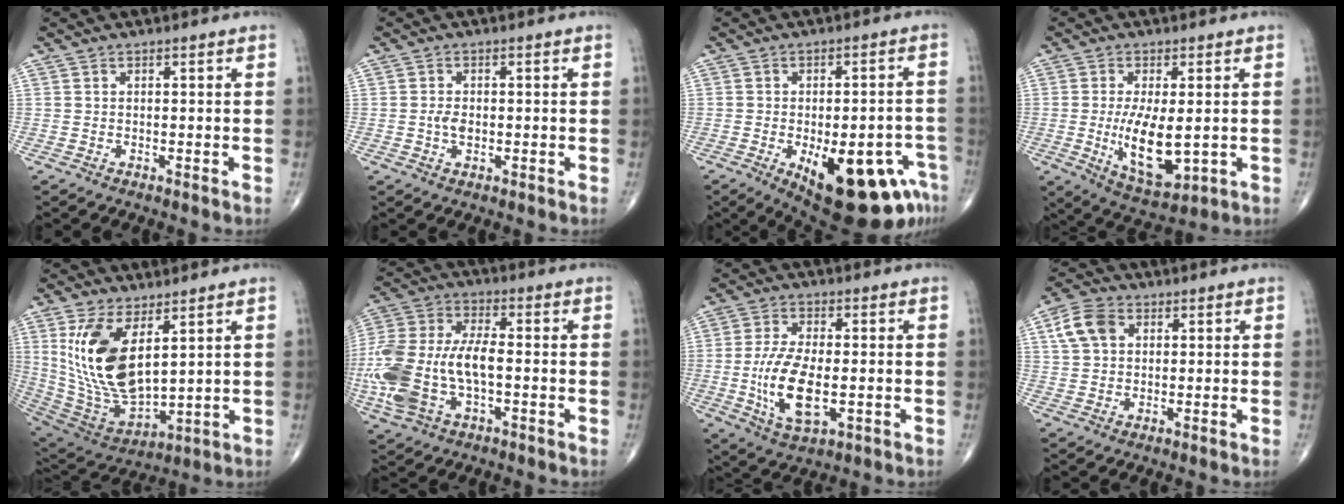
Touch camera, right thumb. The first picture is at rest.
{"total": 2.3, "force": [-0.3, 1.4, 1.8], "torque": [-0.032, 0.001, -0.007]}
{"total": 20.3, "force": [-9.2, 8.3, 16.1], "torque": [-0.150, 0.021, -0.107]}
{"total": 10.9, "force": [-0.8, 4.5, 9.9], "torque": [-0.169, -0.026, 0.000]}
{"total": 17.9, "force": [5.7, 8.6, 14.5], "torque": [-0.273, -0.030, 0.131]}
{"total": 19.7, "force": [-3.2, 10.2, 16.5], "torque": [-0.389, 0.012, -0.056]}
{"total": 12.2, "force": [-1.9, 5.5, 10.6], "torque": [-0.209, -0.007, -0.029]}
{"total": 6.9, "force": [2.2, 4.9, 4.3], "torque": [-0.077, 0.008, 0.039]}